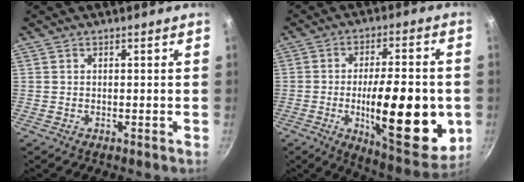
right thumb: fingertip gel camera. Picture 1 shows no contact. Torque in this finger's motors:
{"motor_torque": [2.53, 2.48, 2.11, -0.03, 0.62]}